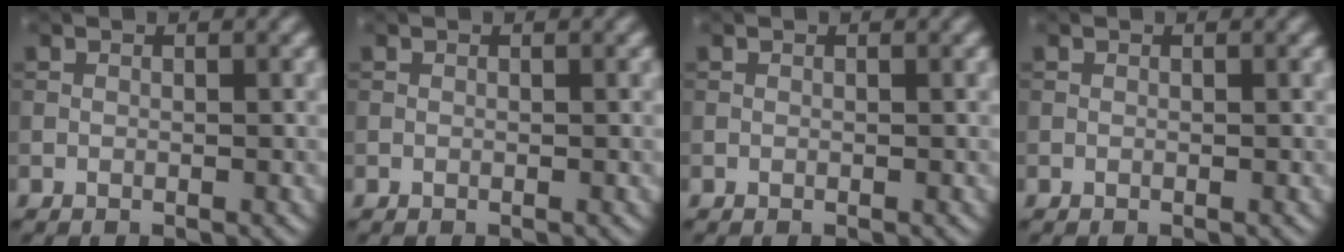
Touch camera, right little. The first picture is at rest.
{"total": 0.0}
{"total": 0.0}
{"total": 0.0}